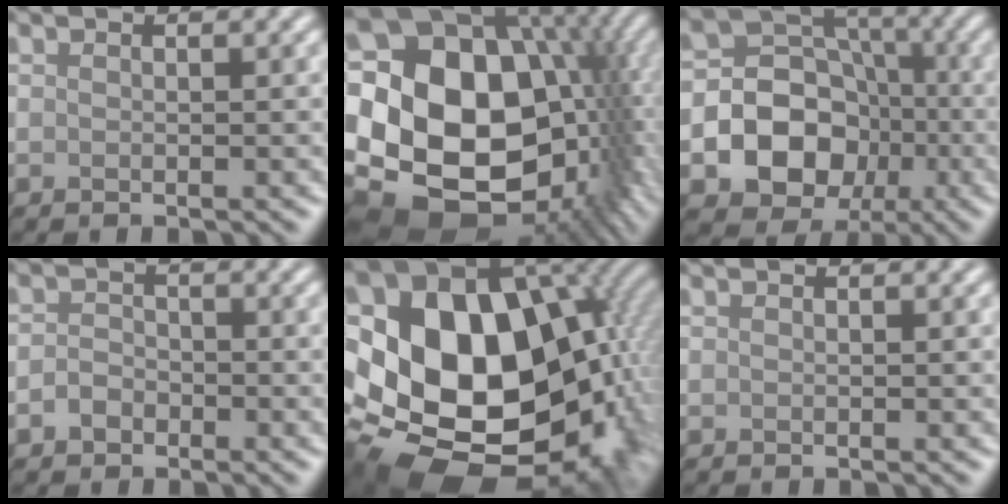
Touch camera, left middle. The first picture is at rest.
{"total": 21.1, "force": [0.0, 15.0, 14.8], "torque": [-0.237, -0.004, 0.029]}
{"total": 10.9, "force": [-2.8, 9.4, 4.7], "torque": [-0.068, 0.000, -0.075]}
{"total": 1.8, "force": [-0.9, 1.5, 0.7], "torque": [-0.010, 0.003, -0.022]}
{"total": 18.4, "force": [-1.1, 14.0, 11.8], "torque": [-0.192, -0.023, 0.000]}
{"total": 0.0}